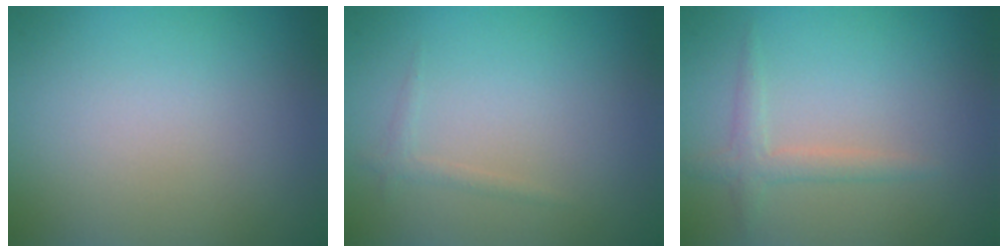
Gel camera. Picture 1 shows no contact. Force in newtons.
{"total": 0.7, "press": 0.7, "slide": 0.1}
{"total": 1.7, "press": 1.7, "slide": 0.1}